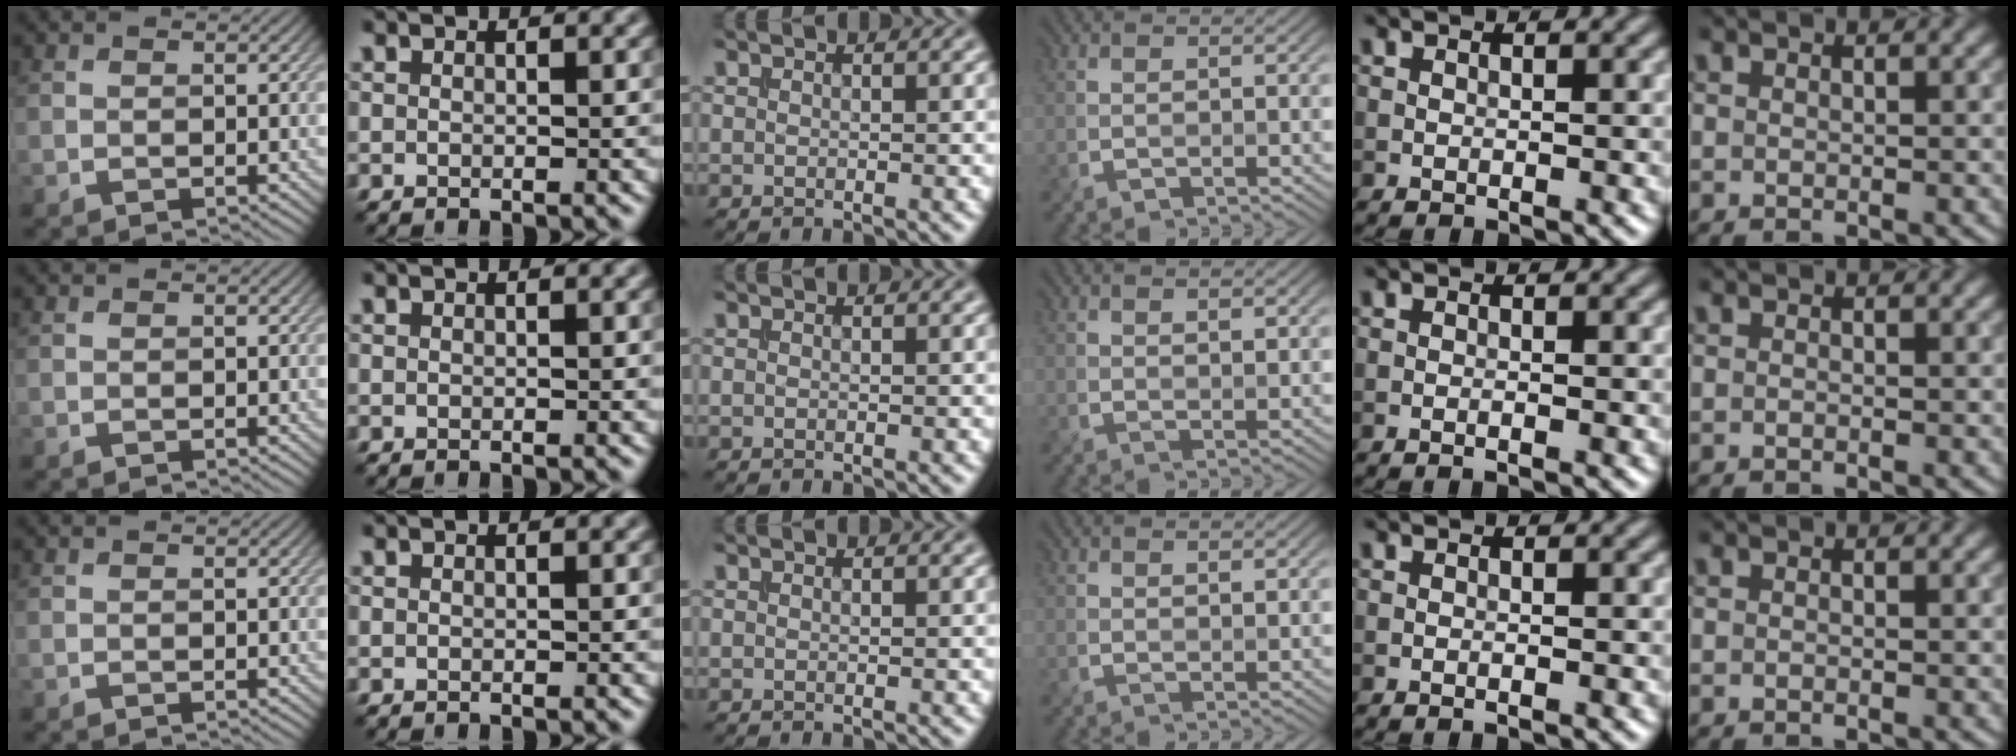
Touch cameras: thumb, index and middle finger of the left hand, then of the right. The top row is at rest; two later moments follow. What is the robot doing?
{"motion": "insert", "object": "bucket"}